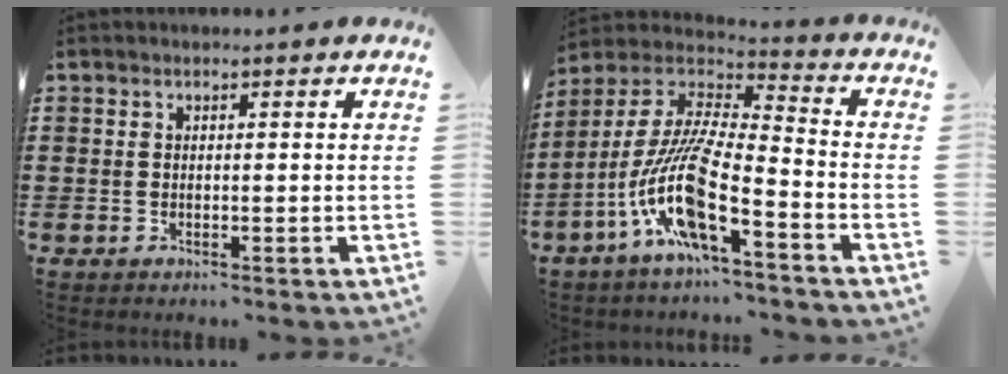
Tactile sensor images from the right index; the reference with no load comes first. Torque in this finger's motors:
{"motor_torque": [2.14, 0.00, 1.05, 0.21]}